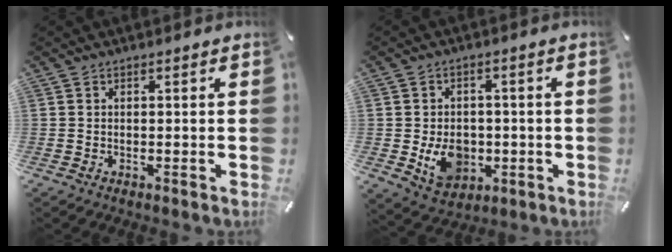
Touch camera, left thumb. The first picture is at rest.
{"total": 9.8, "force": [-1.8, 7.9, 5.5], "torque": [-0.096, 0.010, -0.028]}